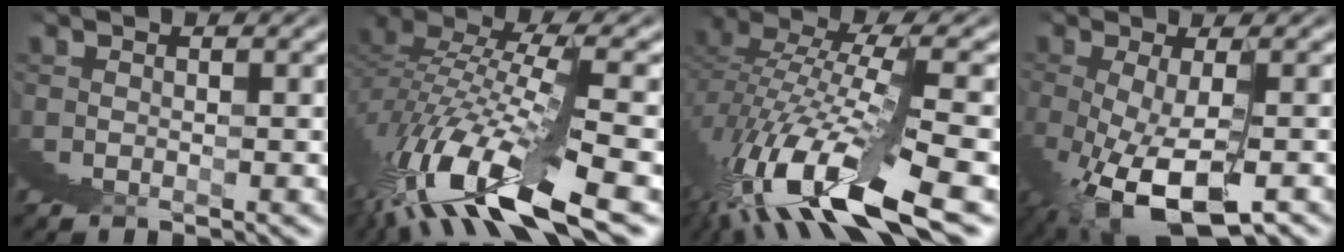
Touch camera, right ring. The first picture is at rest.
{"total": 6.9, "force": [2.7, 1.0, 6.3], "torque": [-0.096, 0.027, 0.036]}
{"total": 6.3, "force": [-0.3, 1.4, 6.1], "torque": [-0.102, 0.000, 0.000]}
{"total": 4.6, "force": [-1.5, 0.6, 4.3], "torque": [-0.052, 0.007, -0.016]}